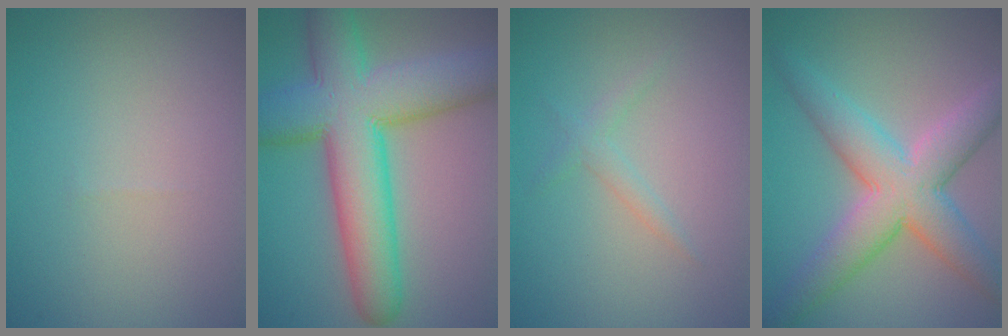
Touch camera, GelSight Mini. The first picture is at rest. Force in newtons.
{"total": 11.6, "press": 11.6, "slide": 0.3}
{"total": 1.3, "press": 1.2, "slide": 0.1}
{"total": 7.5, "press": 7.5, "slide": 0.3}